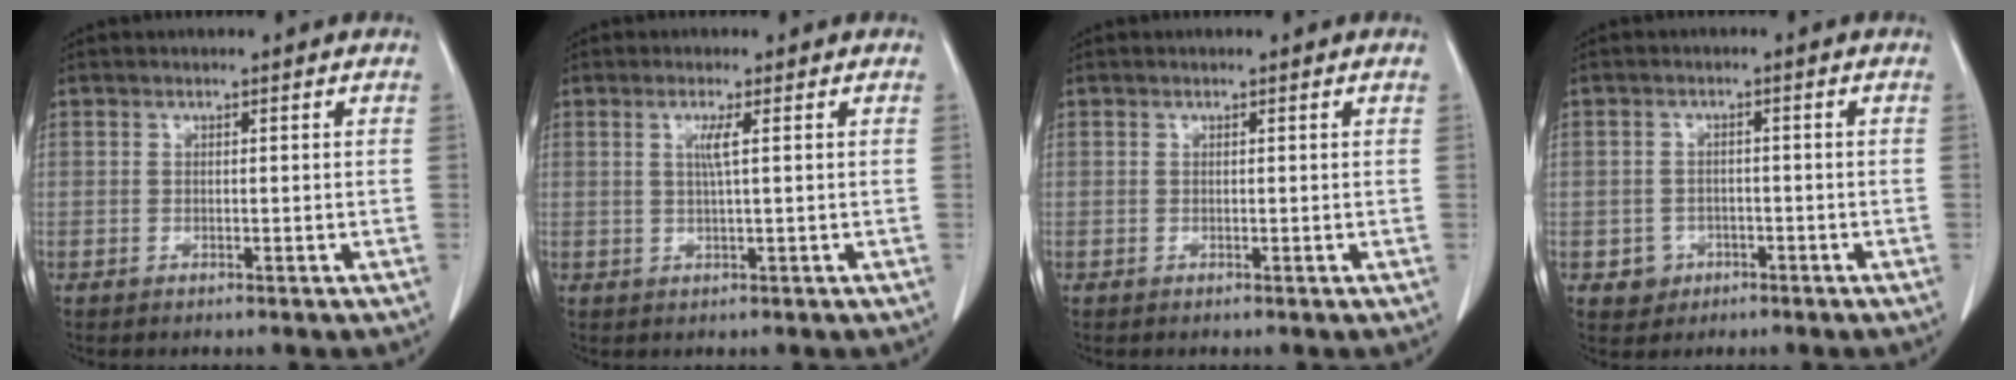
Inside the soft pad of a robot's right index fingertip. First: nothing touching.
{"total": 2.2, "force": [0.6, -0.4, 2.1], "torque": [-0.045, 0.000, 0.013]}
{"total": 0.0}
{"total": 3.1, "force": [-1.2, 2.9, 0.2], "torque": [0.008, 0.013, -0.011]}